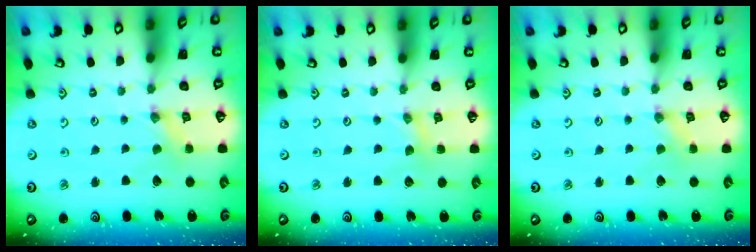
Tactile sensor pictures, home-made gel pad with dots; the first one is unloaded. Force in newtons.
{"total": 0.6, "press": 0.6, "slide": 0.2}
{"total": 0.5, "press": 0.5, "slide": 0.1}